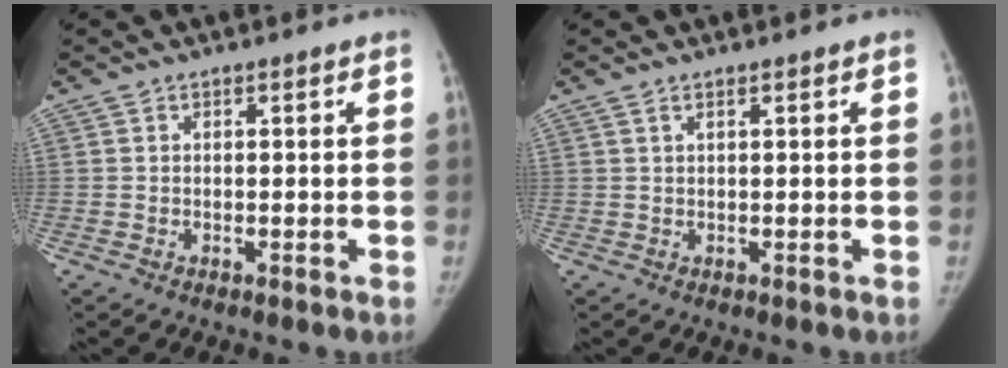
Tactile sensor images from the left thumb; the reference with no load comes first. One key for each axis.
{"total": 0.6, "fx": 0.4, "fy": 0.1, "fz": 0.5, "tx": -0.011, "ty": 0.007, "tz": 0.009}